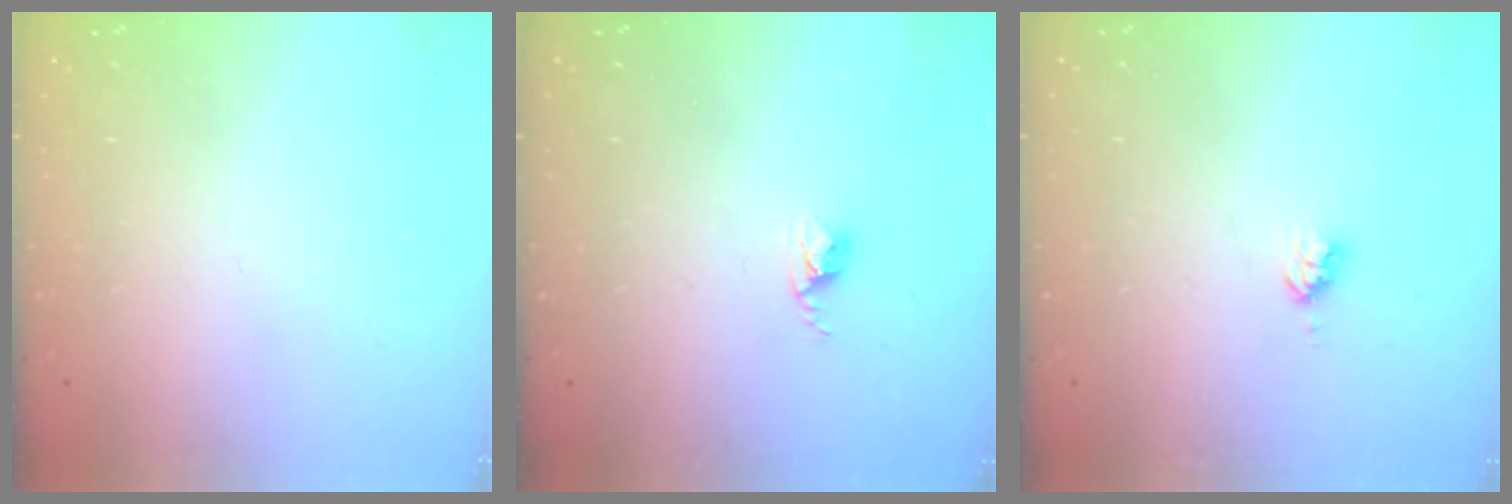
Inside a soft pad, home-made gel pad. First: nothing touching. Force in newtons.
{"total": 2.4, "press": 2.4, "slide": 0.3}
{"total": 2.8, "press": 2.8, "slide": 0.2}